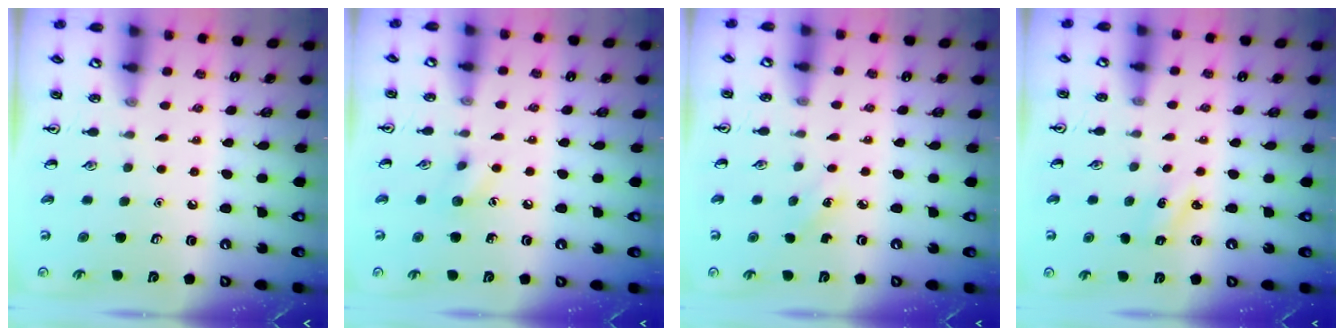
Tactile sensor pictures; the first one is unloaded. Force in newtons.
{"total": 6.3, "press": 6.1, "slide": 1.8}
{"total": 1.9, "press": 1.8, "slide": 0.7}
{"total": 1.6, "press": 1.5, "slide": 0.6}